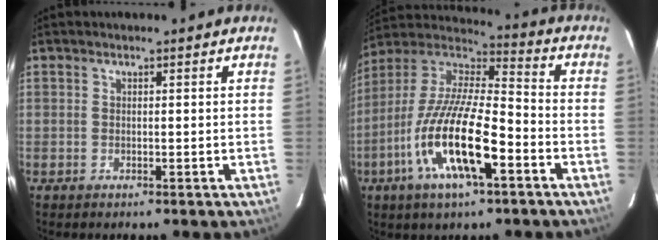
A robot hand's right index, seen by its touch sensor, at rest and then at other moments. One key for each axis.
{"total": 19.6, "fx": -8.0, "fy": 5.5, "fz": 17.0, "tx": -0.333, "ty": -0.023, "tz": -0.157}